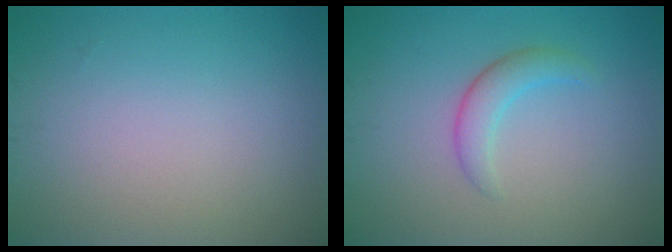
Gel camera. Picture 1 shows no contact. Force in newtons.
{"total": 2.2, "press": 2.2, "slide": 0.2}